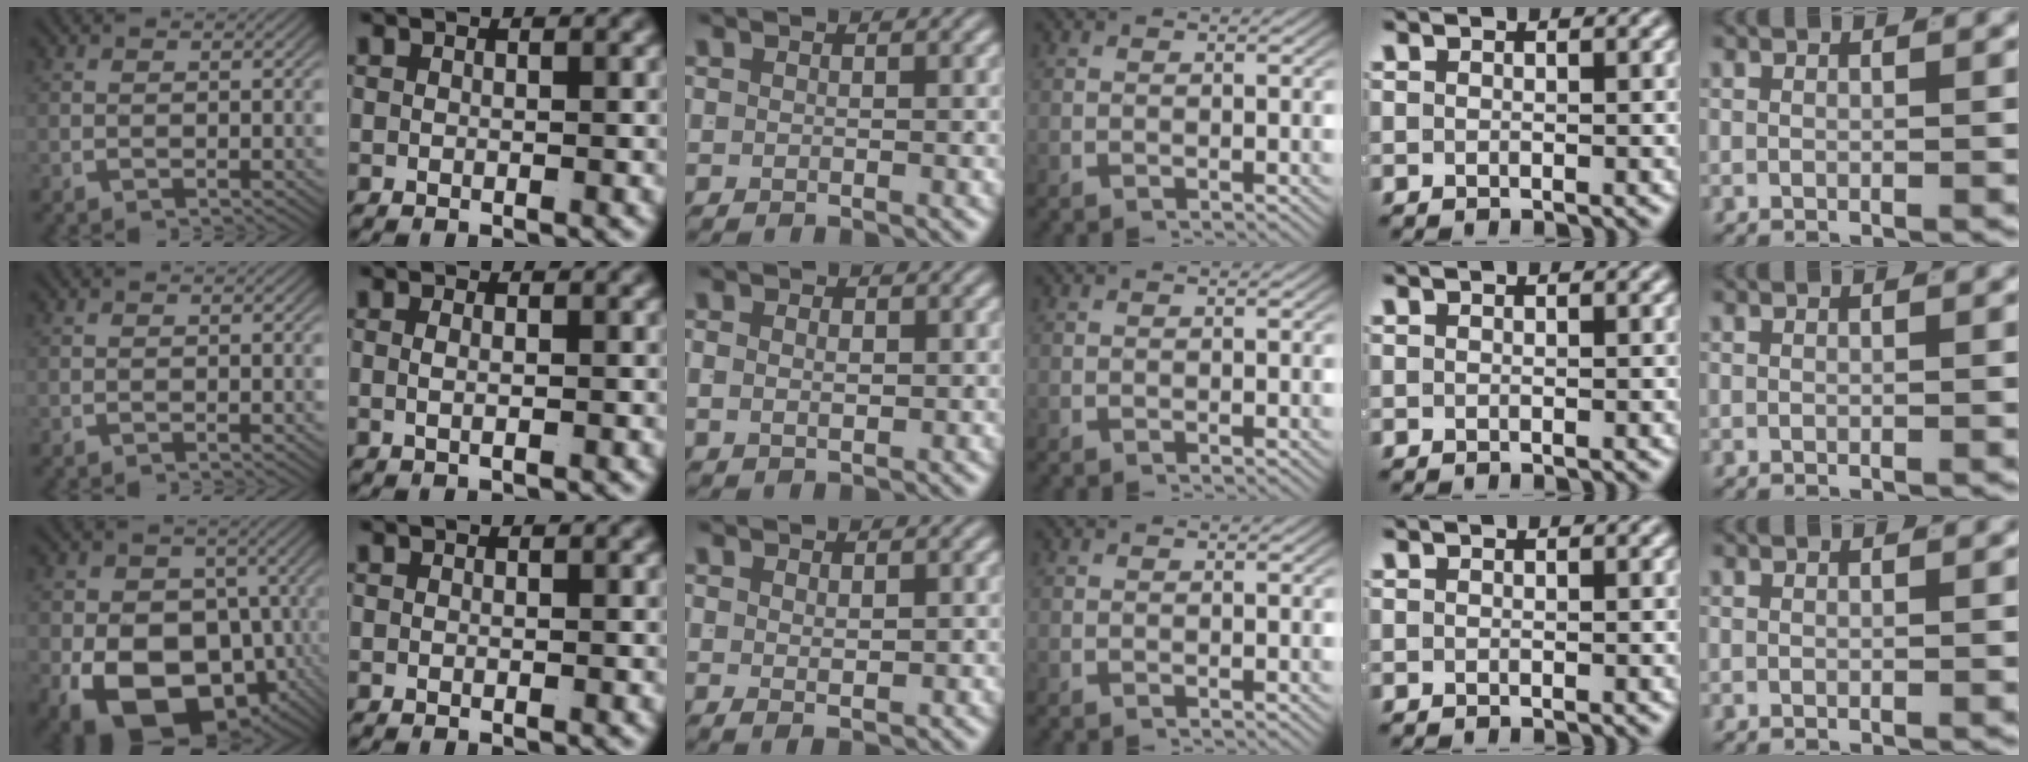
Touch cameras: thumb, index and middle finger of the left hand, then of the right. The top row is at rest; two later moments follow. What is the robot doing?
{"motion": "lift_and_place", "object": "shorts"}